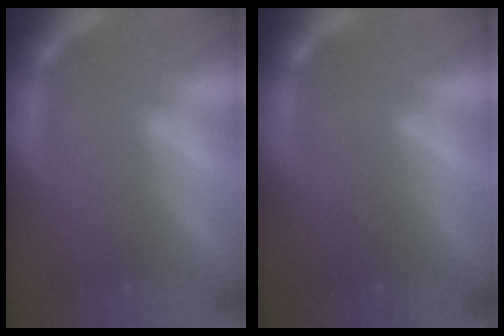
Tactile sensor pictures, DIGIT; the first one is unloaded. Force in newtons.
{"total": 2.0}